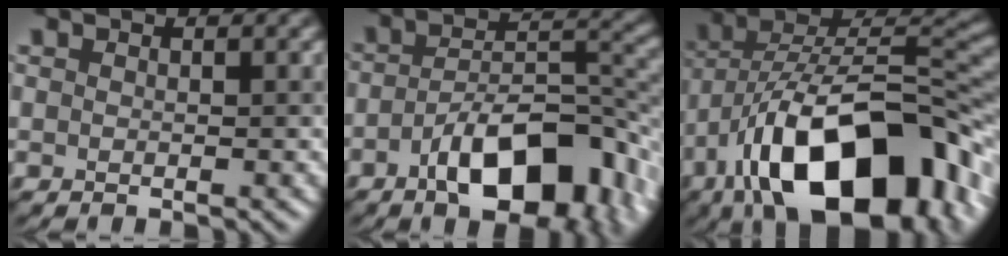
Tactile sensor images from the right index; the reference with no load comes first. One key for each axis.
{"total": 10.1, "fx": -4.7, "fy": 4.0, "fz": 8.0, "tx": -0.123, "ty": 0.013, "tz": -0.080}
{"total": 16.3, "fx": -8.0, "fy": 7.4, "fz": 12.2, "tx": -0.182, "ty": 0.018, "tz": -0.138}